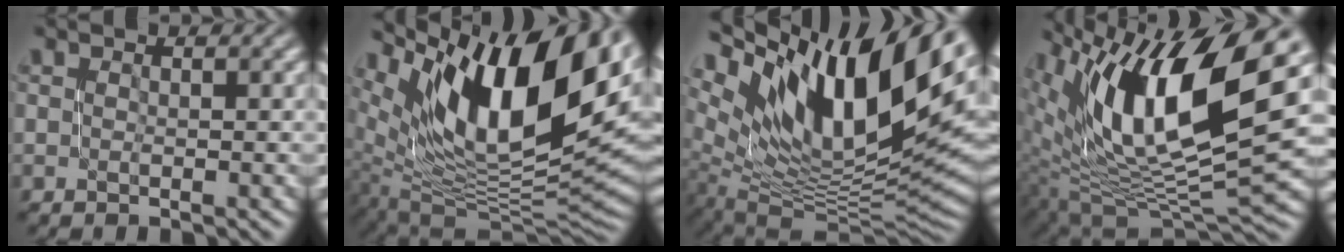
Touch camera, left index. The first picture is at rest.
{"total": 16.9, "force": [7.7, 7.5, 13.1], "torque": [-0.223, 0.014, 0.136]}
{"total": 16.7, "force": [8.0, 7.4, 12.7], "torque": [-0.227, 0.015, 0.146]}
{"total": 15.4, "force": [5.7, 6.3, 12.8], "torque": [-0.232, 0.003, 0.095]}